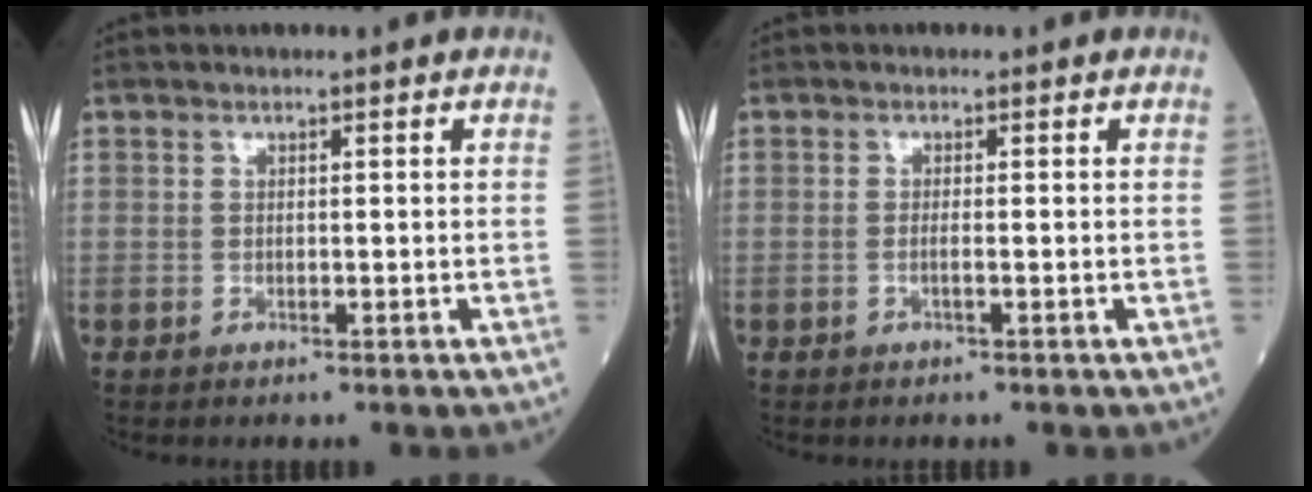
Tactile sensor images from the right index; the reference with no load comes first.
{"total": 0.8, "force": [-0.3, 0.0, 0.8], "torque": [-0.017, 0.000, -0.006]}